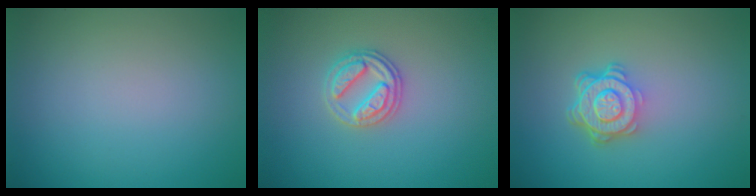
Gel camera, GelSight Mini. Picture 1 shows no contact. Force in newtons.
{"total": 2.7, "press": 2.6, "slide": 0.5}
{"total": 4.5, "press": 3.2, "slide": 3.1}